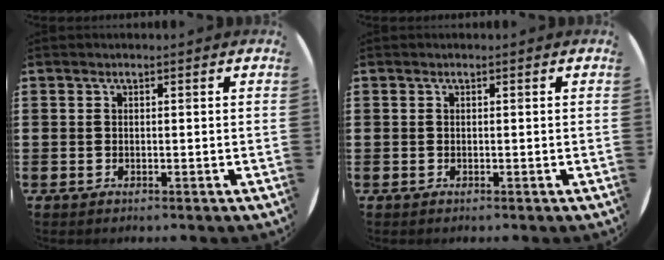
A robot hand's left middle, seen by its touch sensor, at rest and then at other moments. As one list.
[{"total": 0.0}]